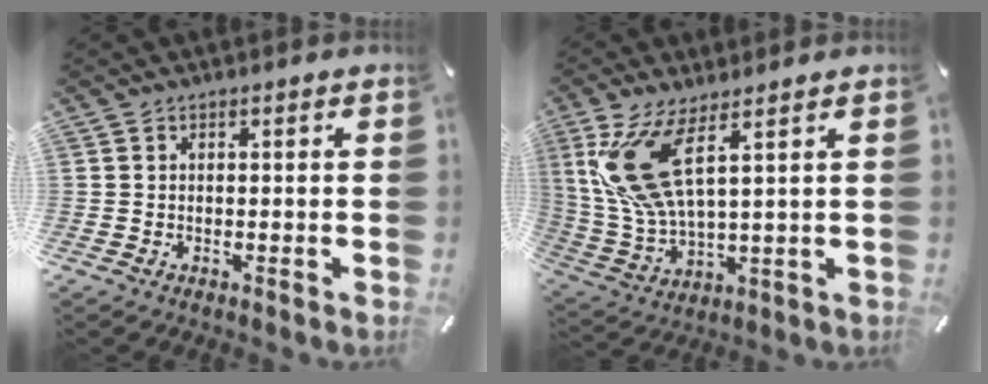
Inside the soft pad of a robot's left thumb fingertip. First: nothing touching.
{"total": 13.7, "force": [6.3, 4.8, 11.2], "torque": [-0.267, -0.022, 0.112]}